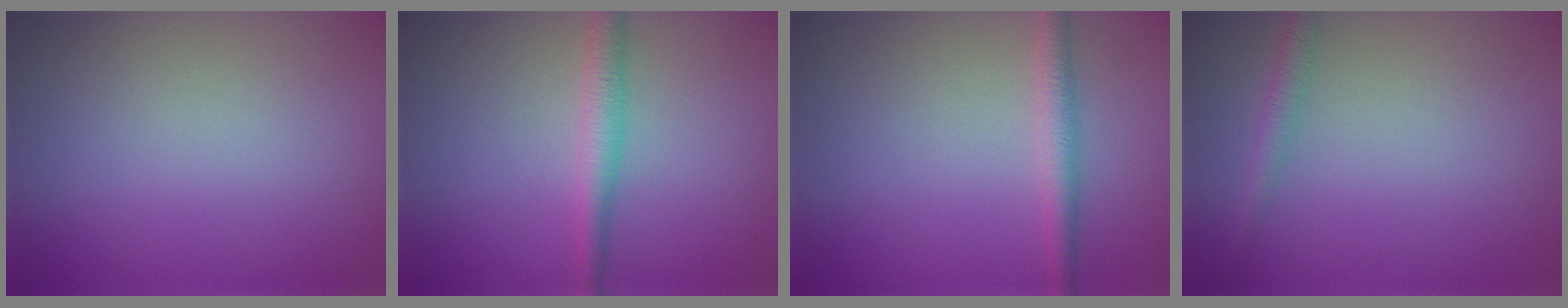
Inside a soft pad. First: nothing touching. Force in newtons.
{"total": 2.9, "press": 2.9, "slide": 0.1}
{"total": 2.4, "press": 2.4, "slide": 0.1}
{"total": 1.8, "press": 1.8, "slide": 0.1}